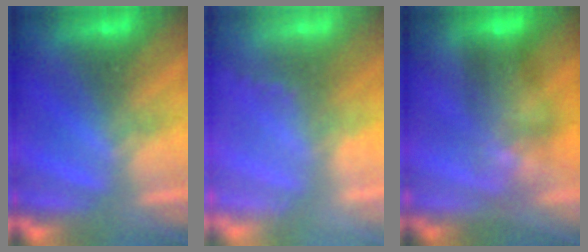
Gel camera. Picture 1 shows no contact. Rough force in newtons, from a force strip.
{"total": 1.7}
{"total": 6.7}